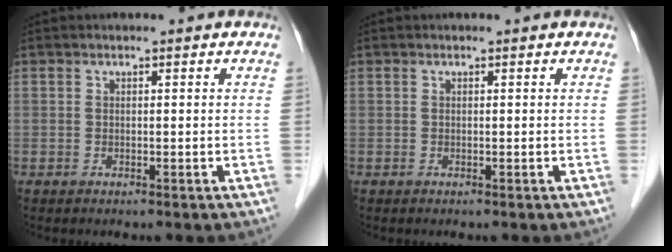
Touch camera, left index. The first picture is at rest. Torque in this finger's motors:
{"motor_torque": [-0.02, 0.02, 0.00, -0.01]}